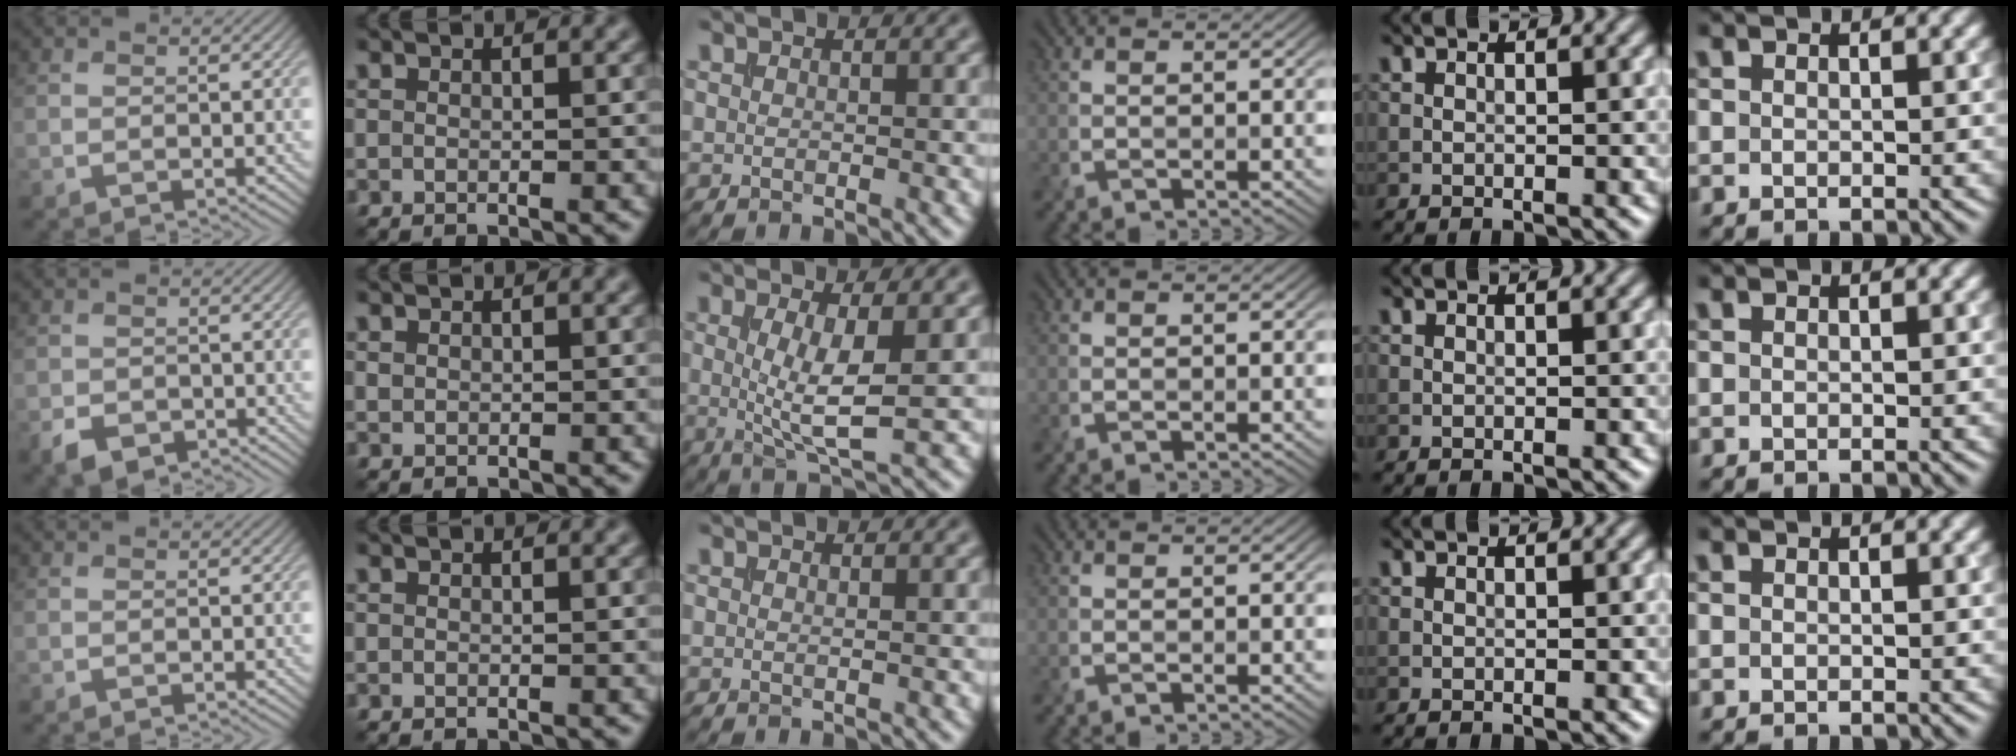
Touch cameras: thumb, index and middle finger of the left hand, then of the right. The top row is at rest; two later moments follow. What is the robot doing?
{"motion": "extract", "object": "file holder"}